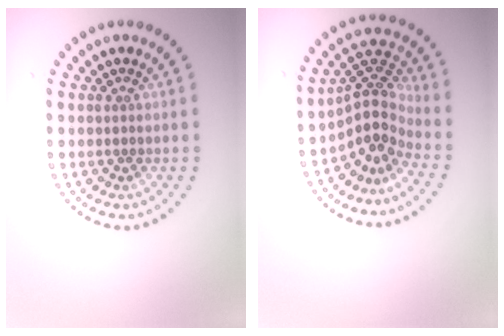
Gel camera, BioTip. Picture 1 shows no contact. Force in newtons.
{"total": 4.0, "press": 2.8, "slide": 2.9}